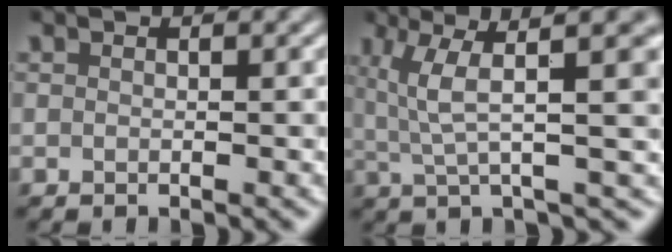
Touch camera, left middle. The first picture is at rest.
{"total": 8.1, "force": [3.2, 1.8, 7.3], "torque": [-0.125, 0.018, 0.058]}